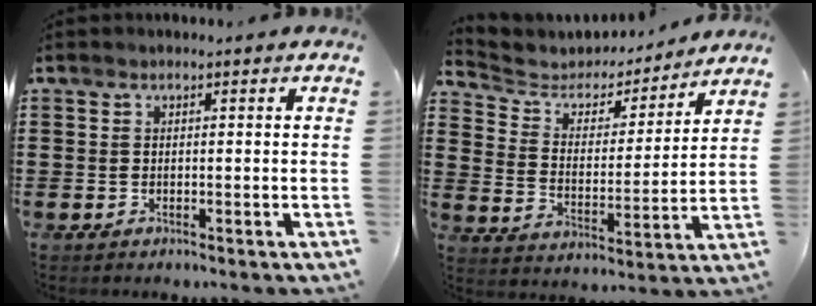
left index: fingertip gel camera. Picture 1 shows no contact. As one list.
[{"total": 4.5, "force": [3.9, 2.1, 0.6], "torque": [-0.043, -0.026, 0.060]}]